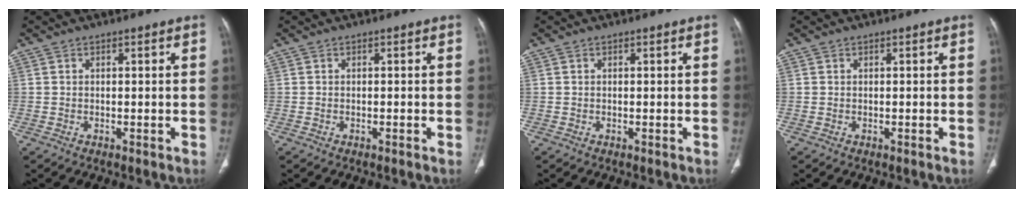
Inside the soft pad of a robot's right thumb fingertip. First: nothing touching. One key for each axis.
{"total": 0.0}
{"total": 0.0}
{"total": 0.0}